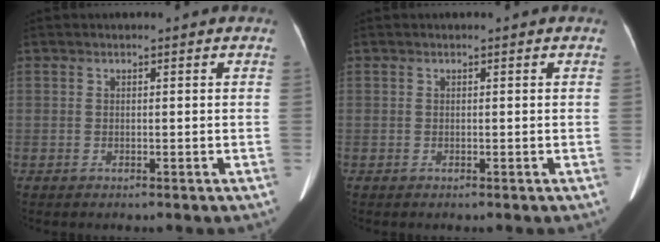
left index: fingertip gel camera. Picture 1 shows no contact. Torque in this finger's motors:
{"motor_torque": [0.01, 0.01, 0.01, 0.00]}